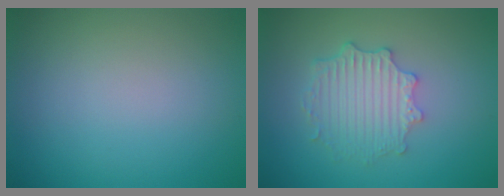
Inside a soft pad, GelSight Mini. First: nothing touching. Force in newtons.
{"total": 4.1, "press": 3.4, "slide": 2.3}